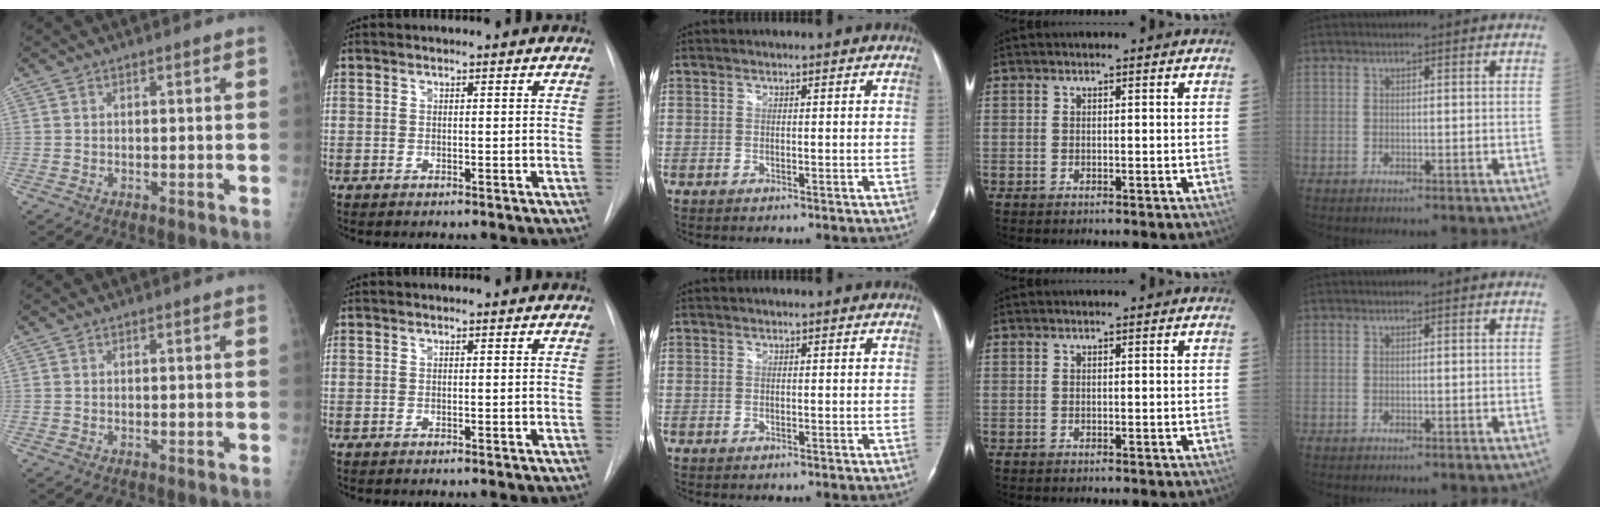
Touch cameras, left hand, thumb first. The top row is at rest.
{}